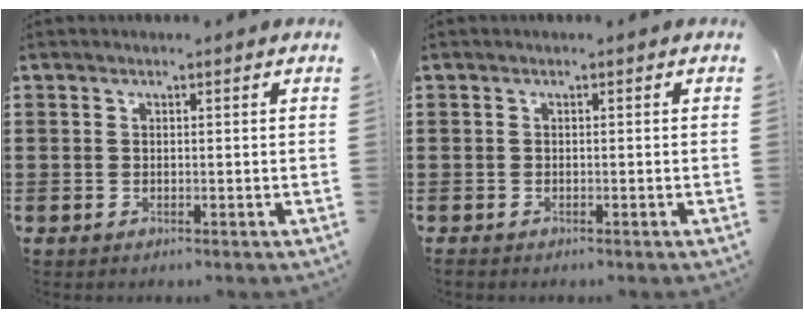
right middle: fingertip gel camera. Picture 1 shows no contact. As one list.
[{"total": 0.6, "force": [-0.6, 0.3, 0.0], "torque": [-0.002, 0.001, -0.013]}]